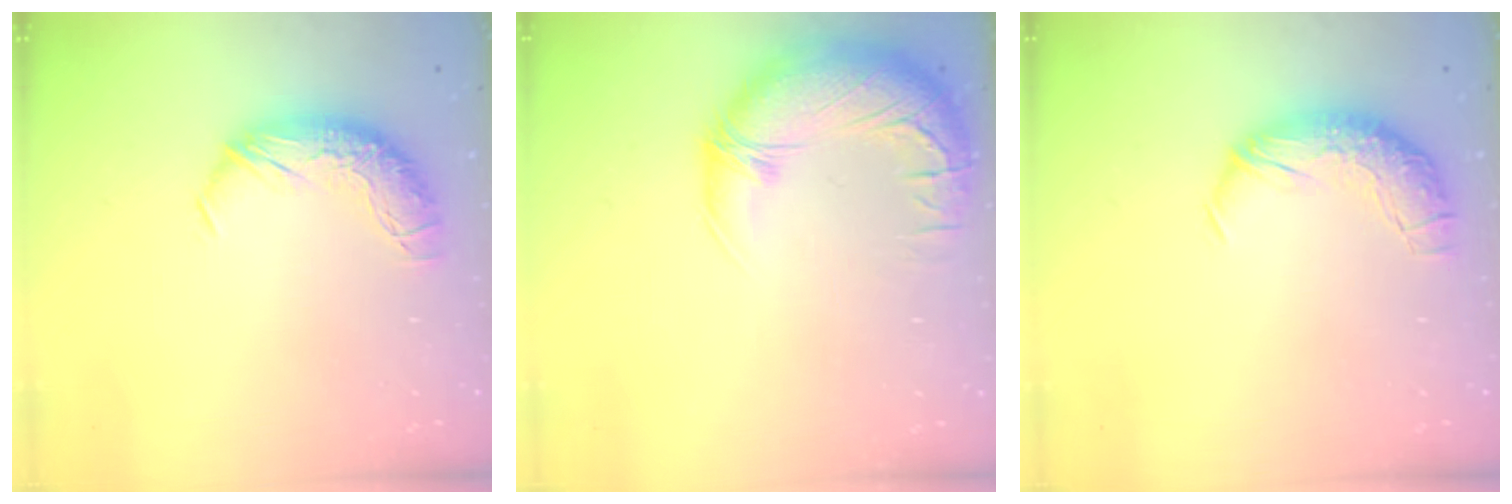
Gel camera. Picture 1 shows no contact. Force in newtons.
{"total": 4.0, "press": 2.0, "slide": 3.4}
{"total": 2.3, "press": 1.0, "slide": 2.1}